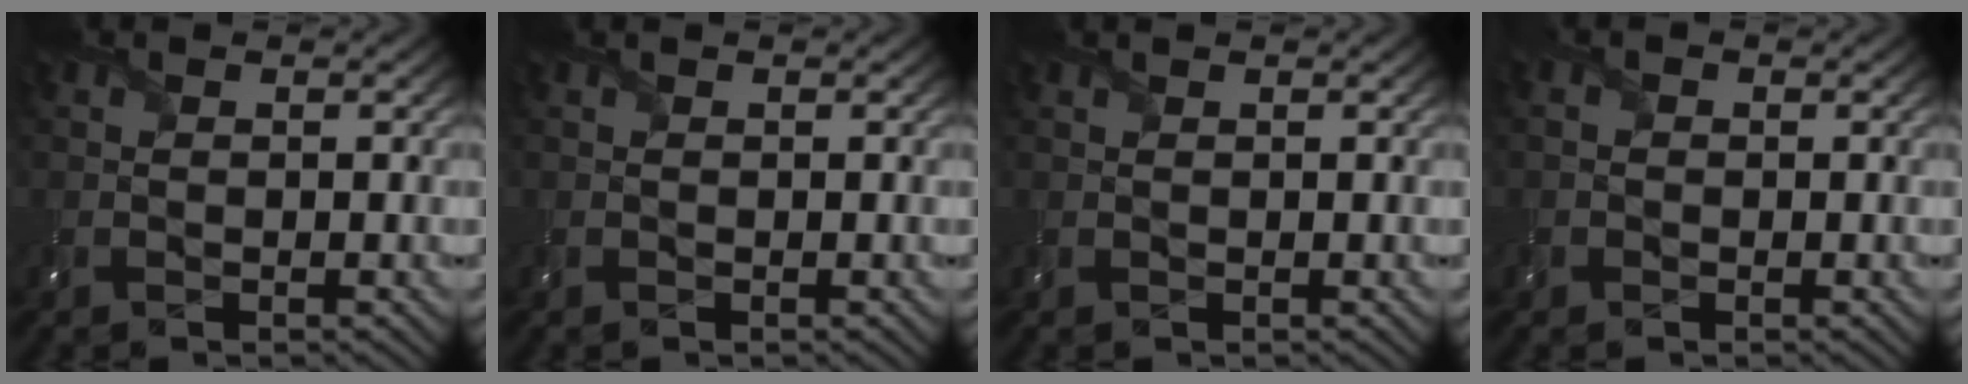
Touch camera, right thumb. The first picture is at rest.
{"total": 0.0}
{"total": 0.6, "force": [0.5, 0.0, 0.2], "torque": [-0.008, 0.002, 0.007]}
{"total": 1.0, "force": [-0.3, 0.9, 0.2], "torque": [-0.004, -0.004, -0.008]}